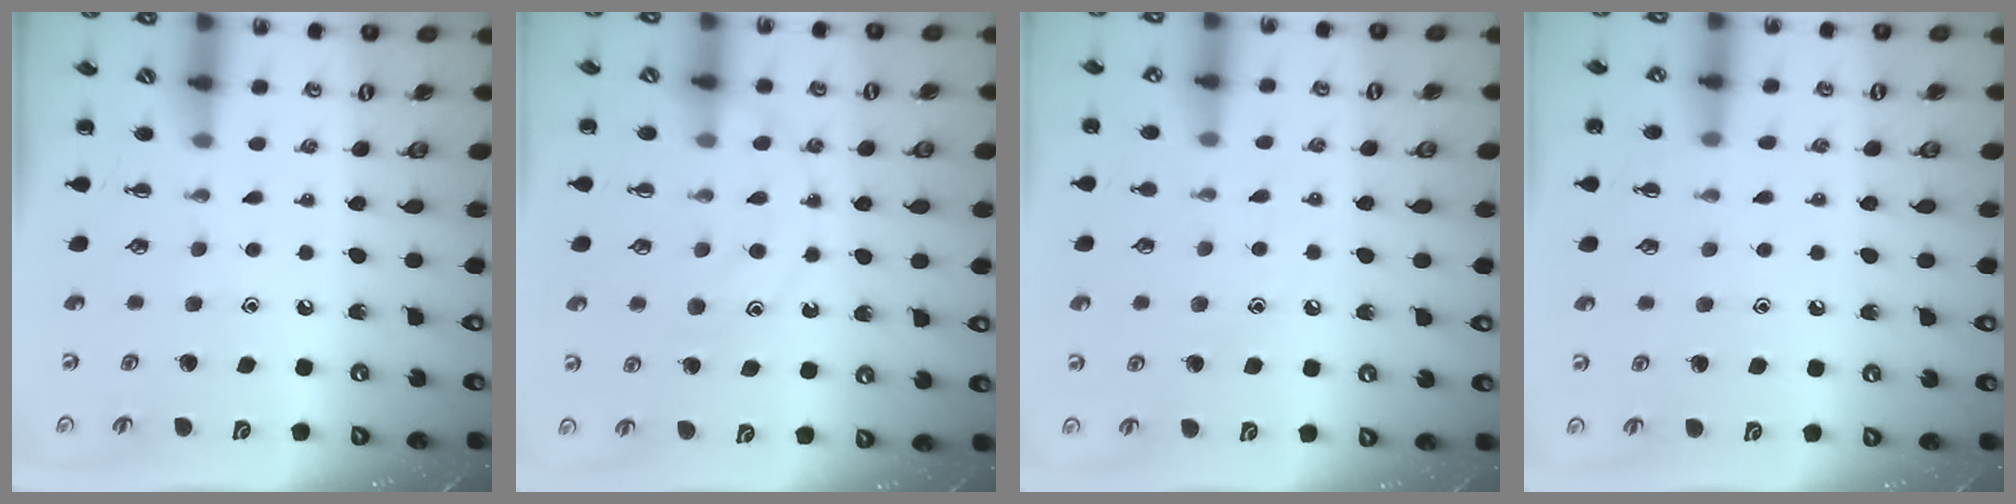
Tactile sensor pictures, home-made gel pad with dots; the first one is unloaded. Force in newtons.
{"total": 12.0, "press": 12.0, "slide": 1.0}
{"total": 6.5, "press": 6.3, "slide": 1.6}
{"total": 7.5, "press": 7.1, "slide": 2.3}